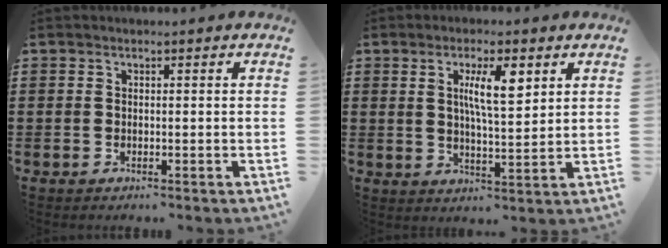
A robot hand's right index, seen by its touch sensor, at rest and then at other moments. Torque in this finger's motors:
{"motor_torque": [0.22, 0.11, 0.48, 0.12]}